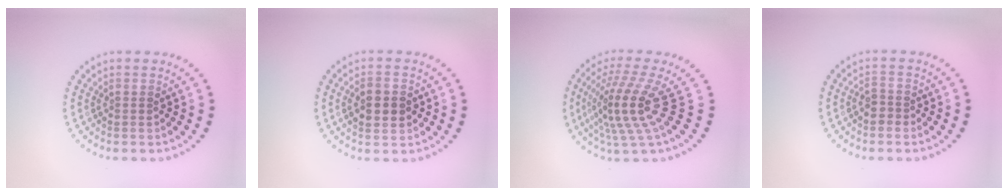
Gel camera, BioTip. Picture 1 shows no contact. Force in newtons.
{"total": 2.9, "press": 2.9, "slide": 0.1}
{"total": 5.2, "press": 3.6, "slide": 3.7}
{"total": 1.2, "press": 1.0, "slide": 0.6}